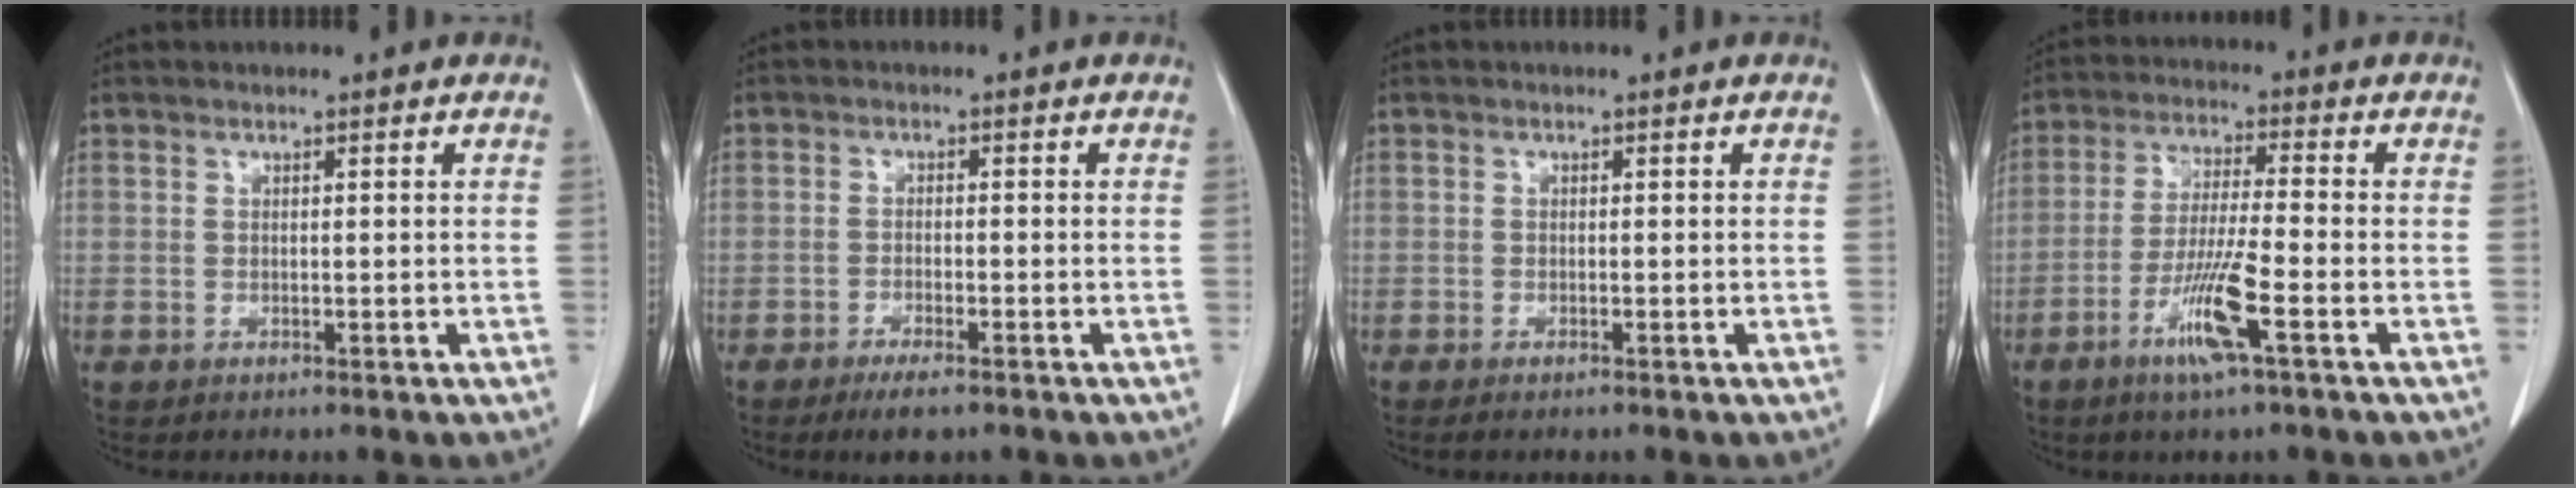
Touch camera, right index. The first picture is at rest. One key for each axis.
{"total": 3.9, "fx": -2.8, "fy": 0.7, "fz": 2.7, "tx": -0.049, "ty": -0.006, "tz": -0.045}
{"total": 1.1, "fx": -0.9, "fy": 0.1, "fz": 0.6, "tx": -0.014, "ty": -0.003, "tz": -0.012}
{"total": 8.9, "fx": -4.1, "fy": -0.2, "fz": 7.9, "tx": -0.159, "ty": -0.014, "tz": -0.079}